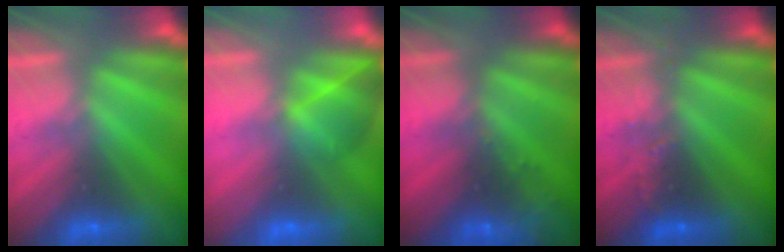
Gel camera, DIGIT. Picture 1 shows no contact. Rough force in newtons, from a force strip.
{"total": 2.9}
{"total": 8.5}
{"total": 2.5}